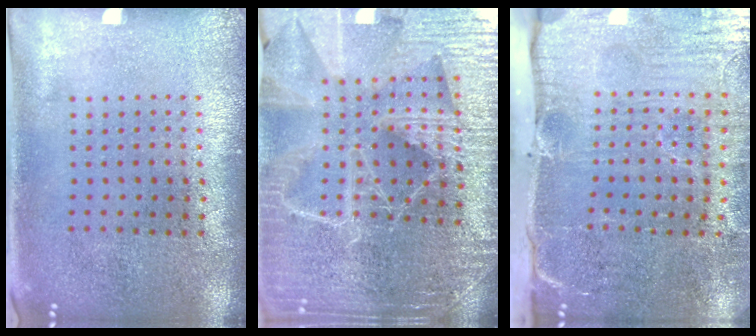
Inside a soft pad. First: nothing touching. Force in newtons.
{"total": 5.1, "press": 4.6, "slide": 2.1}
{"total": 5.4, "press": 4.4, "slide": 3.1}